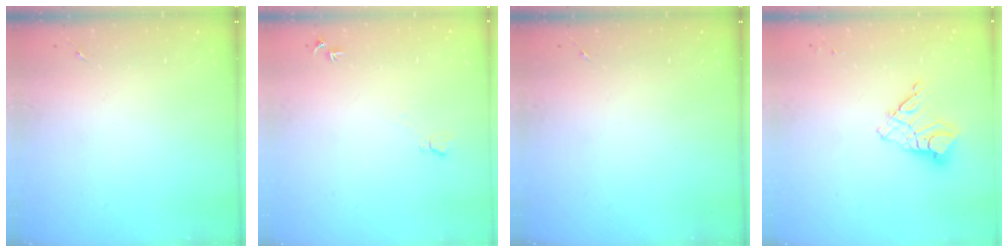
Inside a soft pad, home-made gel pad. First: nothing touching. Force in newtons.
{"total": 5.8, "press": 5.8, "slide": 0.7}
{"total": 0.0}
{"total": 9.7, "press": 9.7, "slide": 1.1}